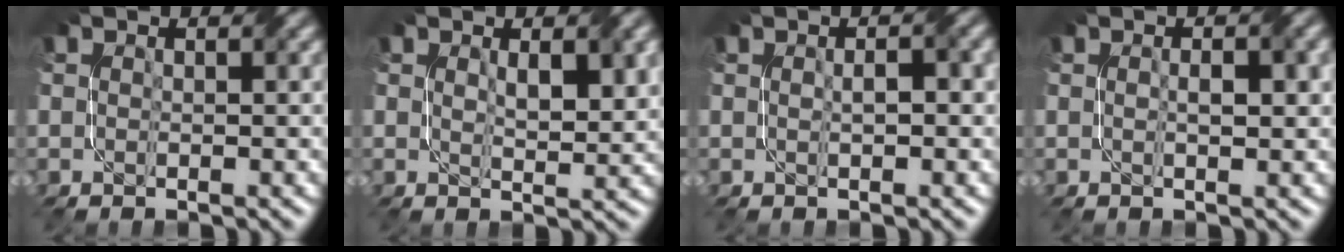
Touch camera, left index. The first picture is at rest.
{"total": 3.4, "force": [1.0, 1.1, 3.0], "torque": [-0.053, -0.003, 0.022]}
{"total": 1.9, "force": [0.3, 0.6, 1.8], "torque": [-0.022, -0.004, 0.003]}
{"total": 2.0, "force": [0.2, 0.5, 1.9], "torque": [-0.032, 0.004, 0.004]}